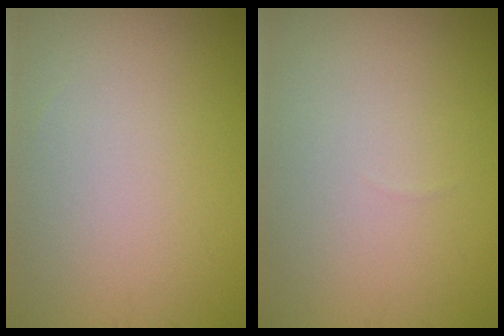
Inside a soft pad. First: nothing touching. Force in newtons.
{"total": 0.0}